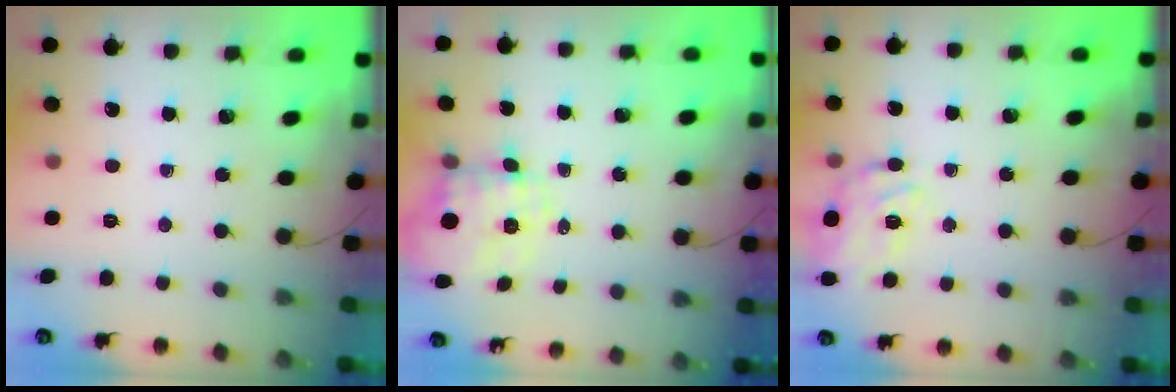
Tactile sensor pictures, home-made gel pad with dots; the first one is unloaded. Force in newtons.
{"total": 4.1, "press": 3.5, "slide": 2.1}
{"total": 11.0, "press": 10.7, "slide": 2.8}